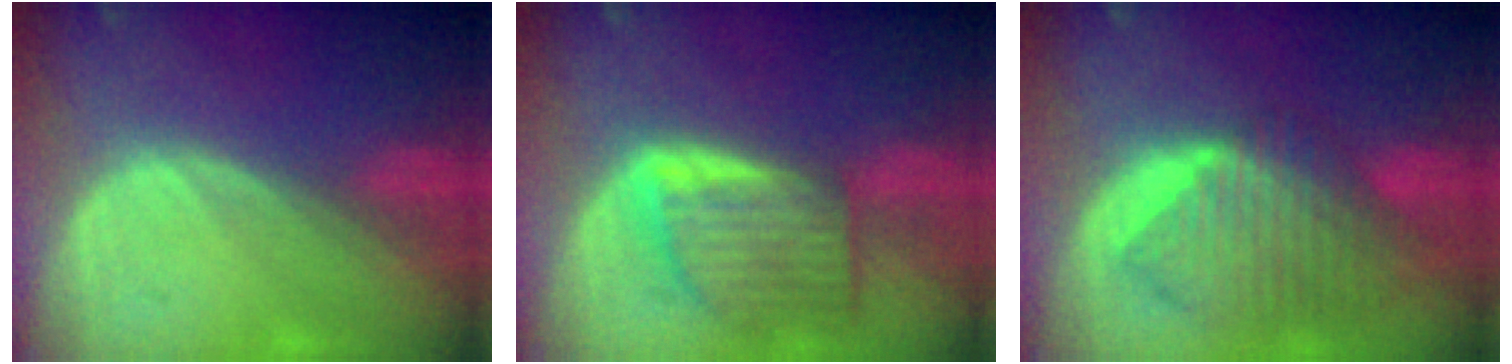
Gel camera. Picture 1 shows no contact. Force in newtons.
{"total": 8.0, "press": 7.3, "slide": 3.3}
{"total": 10.2, "press": 8.8, "slide": 5.1}